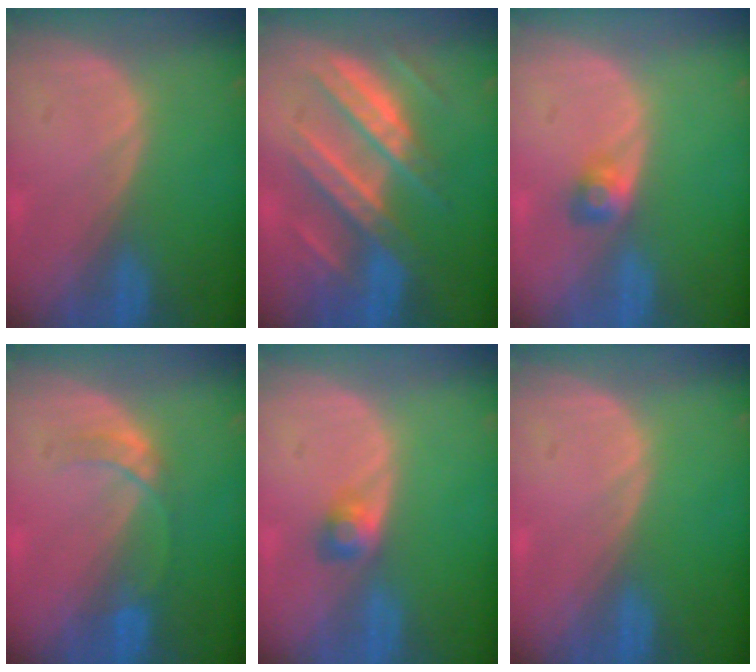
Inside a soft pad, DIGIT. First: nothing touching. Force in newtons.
{"total": 9.7, "press": 9.7, "slide": 0.9}
{"total": 2.4, "press": 2.2, "slide": 1.0}
{"total": 3.0, "press": 3.0, "slide": 0.3}
{"total": 2.4, "press": 2.3, "slide": 0.9}
{"total": 0.0}